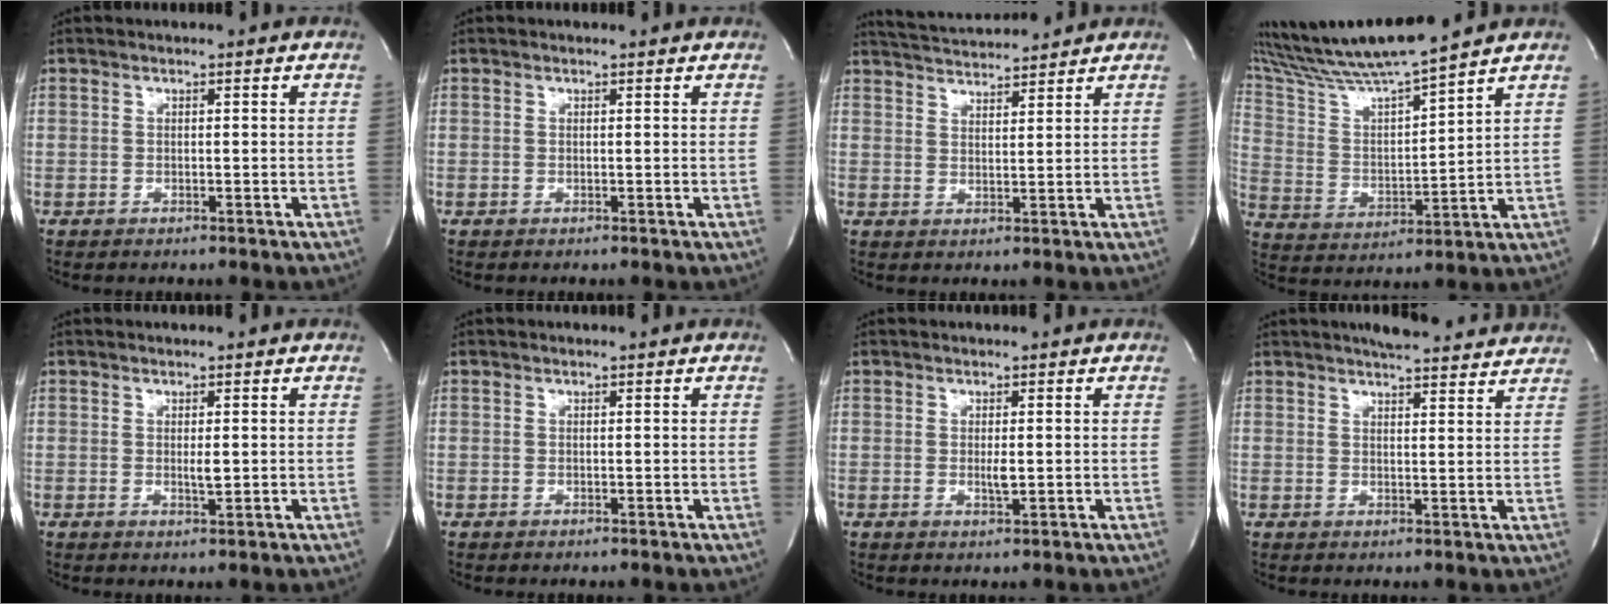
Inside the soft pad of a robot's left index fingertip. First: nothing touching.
{"total": 0.0}
{"total": 8.7, "force": [8.3, 0.7, 2.3], "torque": [-0.048, 0.020, 0.135]}
{"total": 14.2, "force": [13.1, -1.2, 5.4], "torque": [-0.114, 0.001, 0.244]}
{"total": 1.5, "force": [0.3, 0.3, 1.4], "torque": [-0.025, -0.004, 0.006]}
{"total": 0.0}
{"total": 1.5, "force": [0.2, 0.2, 1.4], "torque": [-0.028, -0.004, 0.005]}
{"total": 10.8, "force": [9.8, 1.9, 4.0], "torque": [-0.053, 0.005, 0.114]}